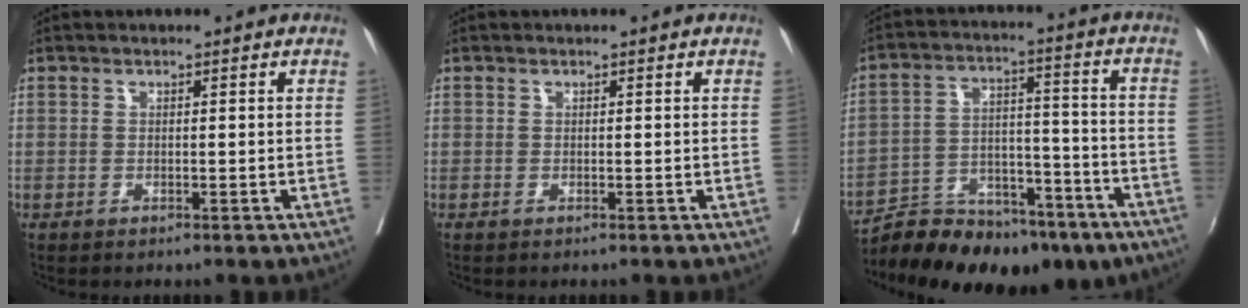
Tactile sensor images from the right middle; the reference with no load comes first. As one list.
[{"total": 0.0}, {"total": 18.3, "force": [-15.2, 6.6, 7.9], "torque": [-0.118, 0.032, -0.233]}]